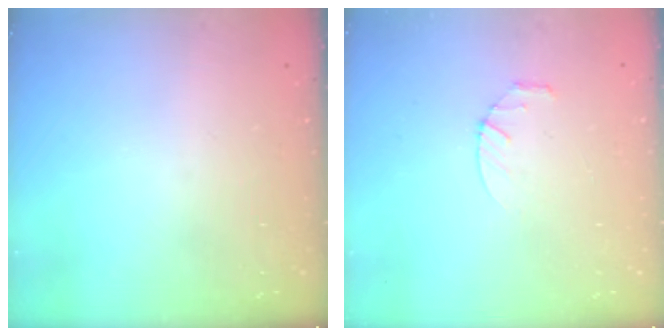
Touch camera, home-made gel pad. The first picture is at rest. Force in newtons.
{"total": 2.8, "press": 2.8, "slide": 0.4}